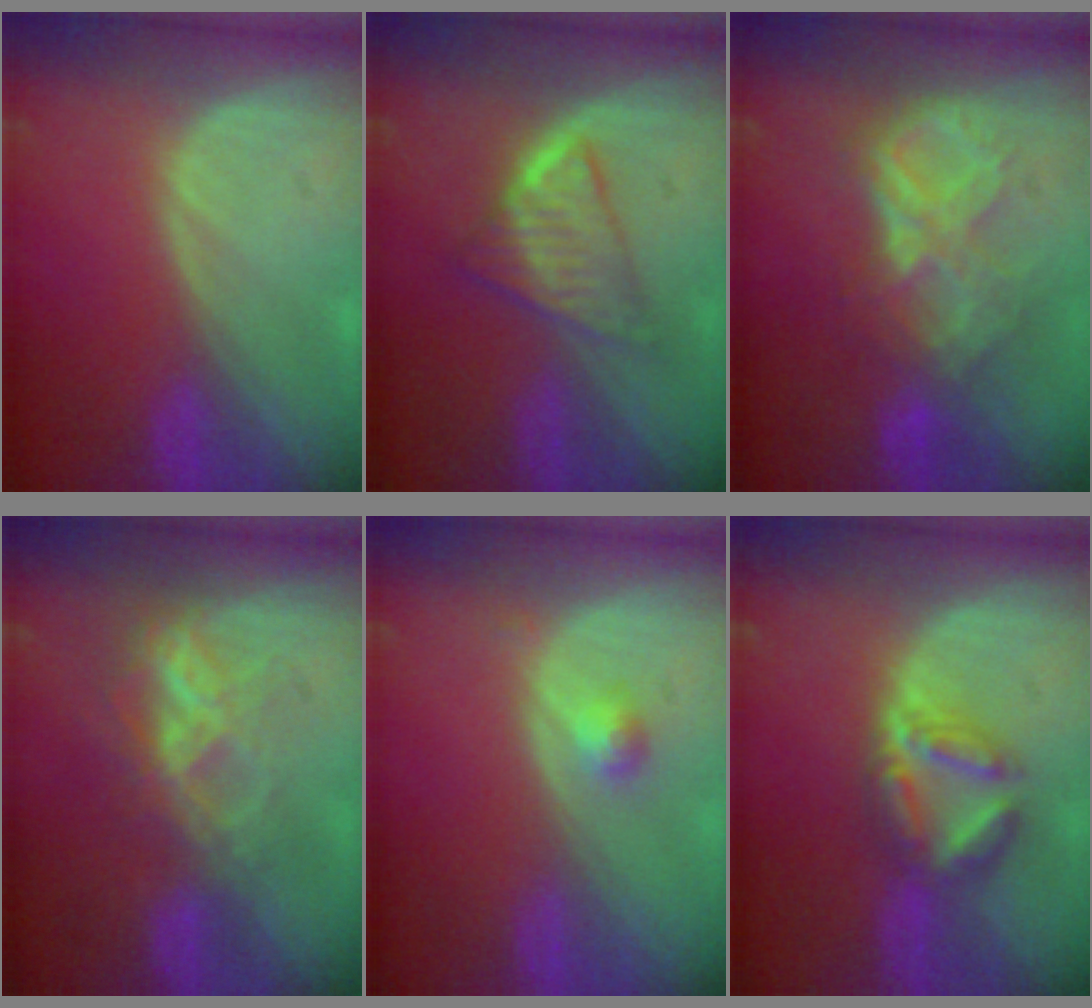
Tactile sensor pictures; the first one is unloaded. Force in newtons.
{"total": 5.7, "press": 5.5, "slide": 1.6}
{"total": 8.5, "press": 7.5, "slide": 3.9}
{"total": 7.2, "press": 6.1, "slide": 3.8}
{"total": 2.0, "press": 1.8, "slide": 0.8}
{"total": 5.8, "press": 5.7, "slide": 0.5}